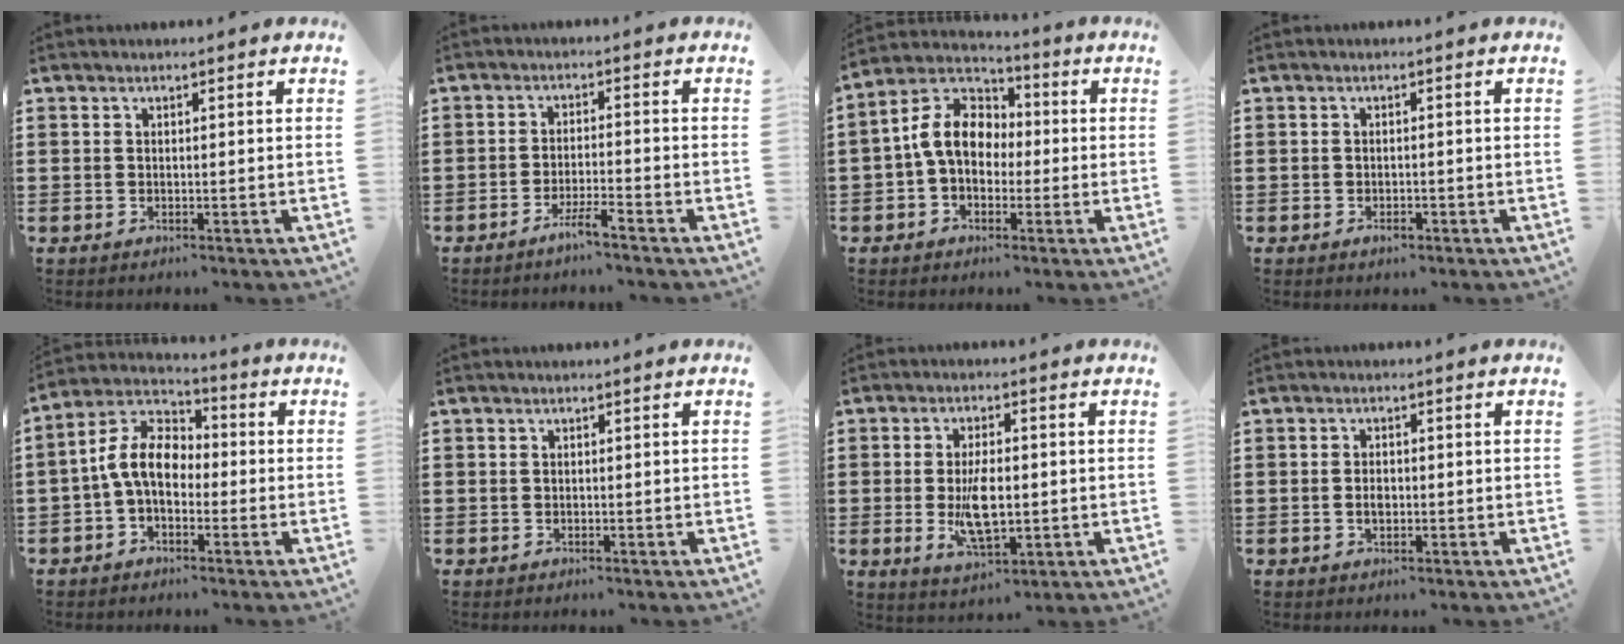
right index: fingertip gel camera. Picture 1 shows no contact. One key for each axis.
{"total": 3.4, "fx": -2.7, "fy": -0.1, "fz": 2.0, "tx": -0.041, "ty": -0.001, "tz": -0.051}
{"total": 9.2, "fx": -0.1, "fy": 6.9, "fz": 6.1, "tx": -0.154, "ty": 0.015, "tz": -0.008}
{"total": 1.2, "fx": -0.9, "fy": 0.6, "fz": 0.7, "tx": -0.016, "ty": -0.004, "tz": -0.016}
{"total": 8.6, "fx": -0.7, "fy": 5.6, "fz": 6.5, "tx": -0.169, "ty": 0.006, "tz": -0.024}
{"total": 0.7, "fx": 0.0, "fy": 0.7, "fz": 0.1, "tx": -0.003, "ty": 0.005, "tz": -0.001}
{"total": 7.1, "fx": -0.8, "fy": 3.2, "fz": 6.3, "tx": -0.123, "ty": -0.006, "tz": -0.017}
{"total": 1.9, "fx": -0.3, "fy": 1.2, "fz": 1.5, "tx": -0.029, "ty": 0.004, "tz": -0.005}